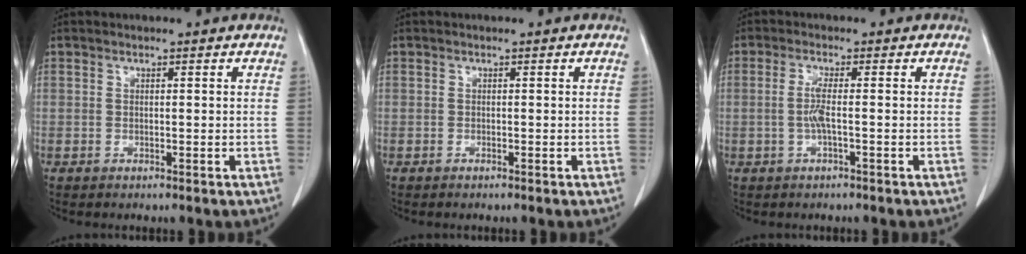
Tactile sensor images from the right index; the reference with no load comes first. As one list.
[{"total": 0.0}, {"total": 2.8, "force": [-0.4, 0.0, 2.7], "torque": [-0.061, -0.001, -0.011]}]